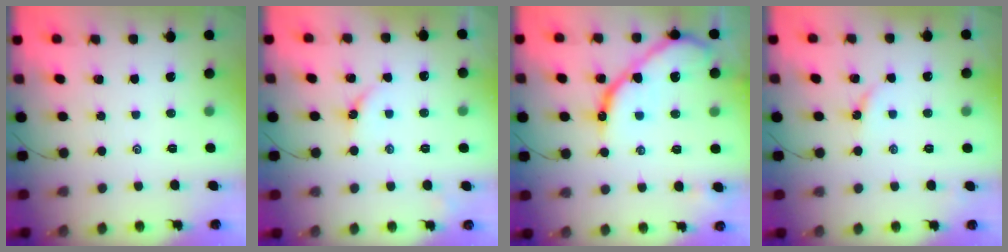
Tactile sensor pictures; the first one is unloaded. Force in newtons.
{"total": 4.0, "press": 4.0, "slide": 0.5}
{"total": 14.5, "press": 14.5, "slide": 1.4}
{"total": 2.9, "press": 2.9, "slide": 0.3}